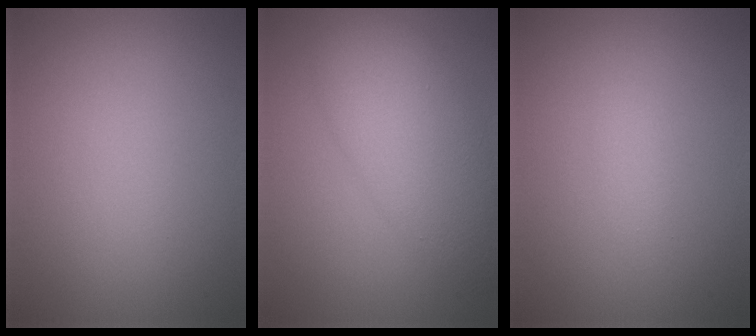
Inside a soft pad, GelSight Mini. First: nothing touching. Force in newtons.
{"total": 6.8, "press": 6.8, "slide": 0.3}
{"total": 0.9, "press": 0.9, "slide": 0.0}